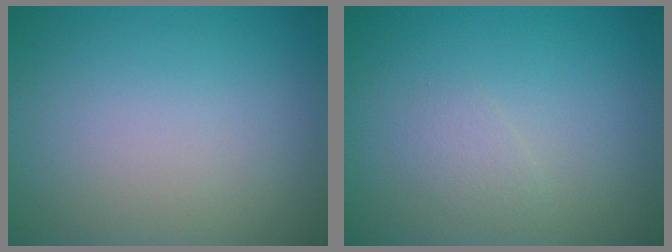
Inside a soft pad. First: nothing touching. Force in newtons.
{"total": 0.9, "press": 0.9, "slide": 0.0}